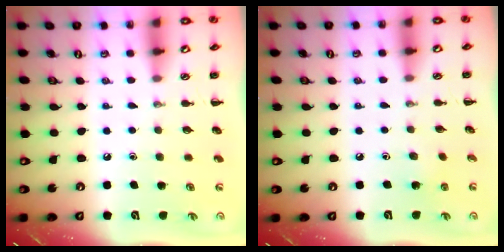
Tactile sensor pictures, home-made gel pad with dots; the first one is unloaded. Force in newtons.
{"total": 1.5, "press": 1.4, "slide": 0.5}